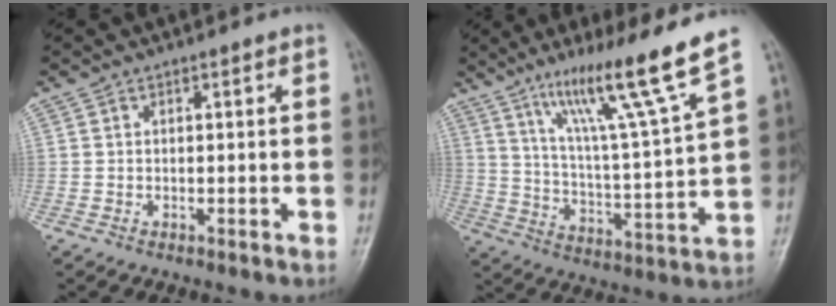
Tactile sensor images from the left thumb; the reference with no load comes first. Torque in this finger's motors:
{"motor_torque": [0.58, 0.16, 1.52, -1.25, 0.14]}